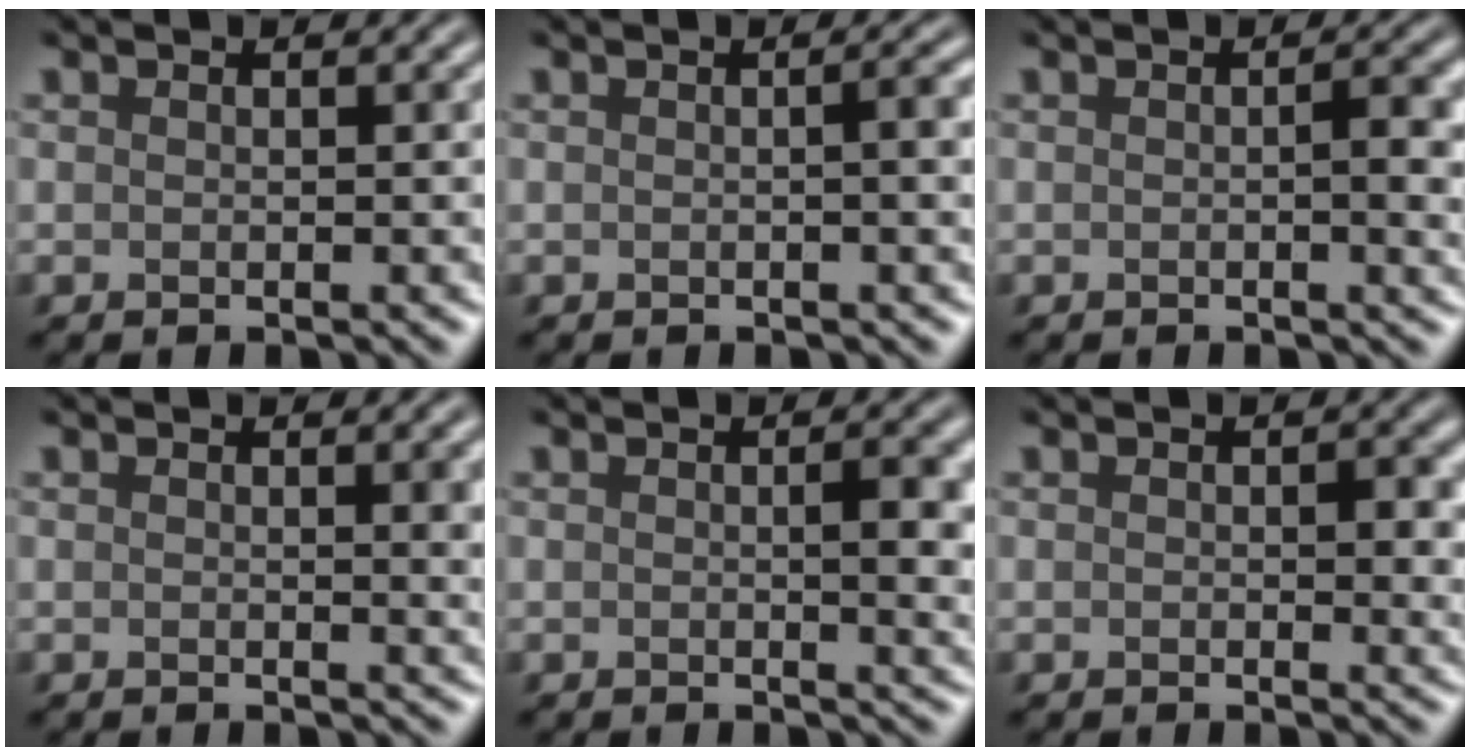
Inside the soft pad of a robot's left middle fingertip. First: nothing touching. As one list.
[{"total": 2.4, "force": [0.1, 0.6, 2.3], "torque": [-0.027, 0.006, -0.001]}, {"total": 2.7, "force": [0.0, 0.5, 2.6], "torque": [-0.039, 0.001, -0.001]}, {"total": 2.8, "force": [0.5, 0.8, 2.6], "torque": [-0.023, 0.001, 0.004]}, {"total": 3.2, "force": [0.2, 0.8, 3.1], "torque": [-0.039, 0.000, 0.001]}, {"total": 2.4, "force": [0.3, 1.2, 2.0], "torque": [-0.020, -0.003, 0.003]}]